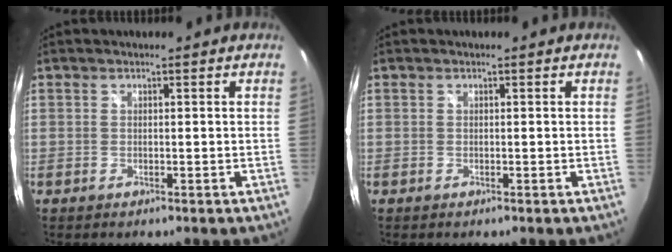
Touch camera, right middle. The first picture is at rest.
{"total": 0.0}